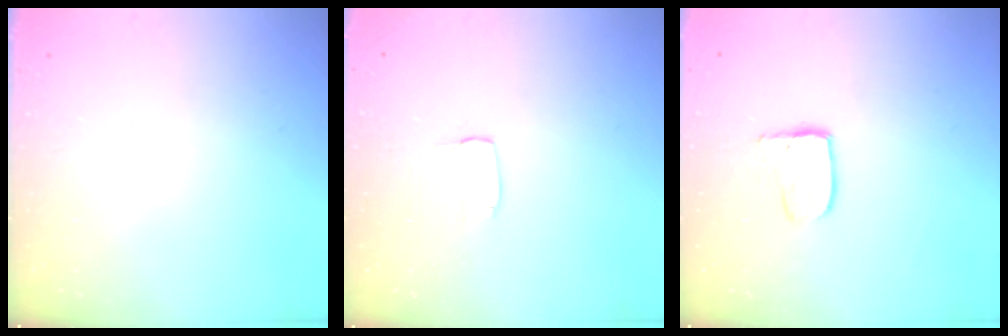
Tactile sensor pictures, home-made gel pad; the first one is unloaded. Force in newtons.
{"total": 2.9, "press": 2.9, "slide": 0.2}
{"total": 5.5, "press": 5.5, "slide": 0.4}